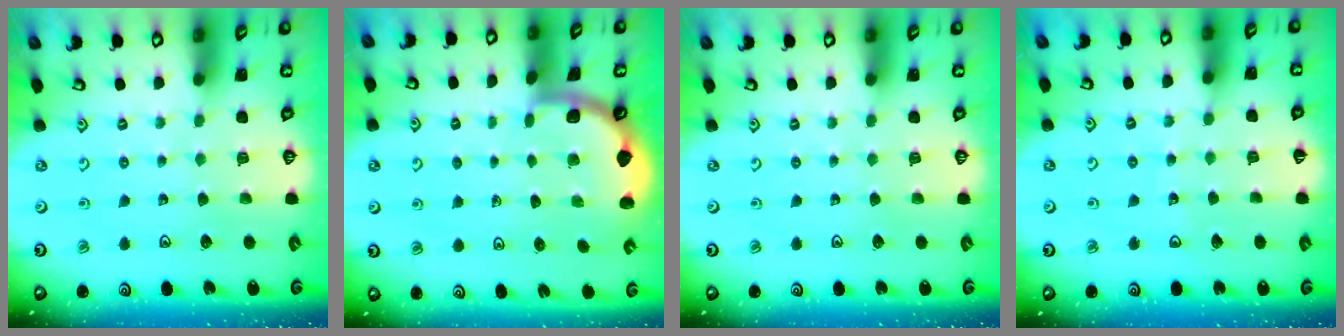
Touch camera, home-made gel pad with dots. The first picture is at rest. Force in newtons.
{"total": 1.8, "press": 1.8, "slide": 0.1}
{"total": 0.0}
{"total": 4.2, "press": 4.1, "slide": 0.5}